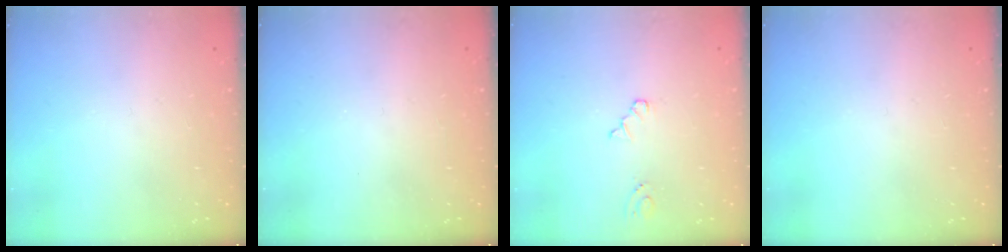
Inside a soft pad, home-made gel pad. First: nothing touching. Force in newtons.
{"total": 0.0}
{"total": 3.4, "press": 3.4, "slide": 0.5}
{"total": 0.0}